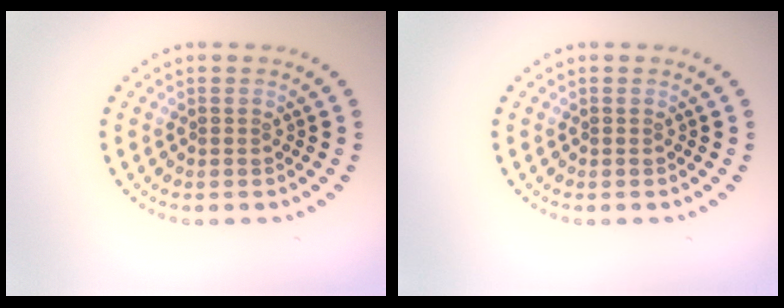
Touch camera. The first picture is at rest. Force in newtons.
{"total": 0.0}